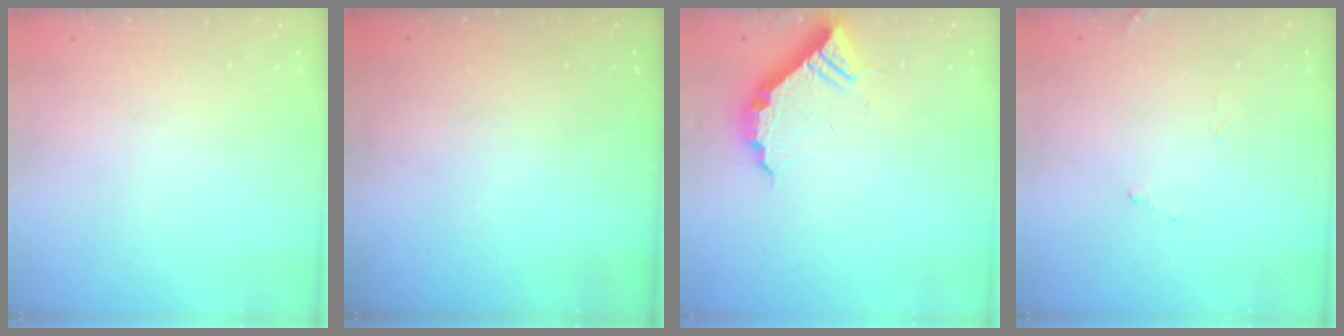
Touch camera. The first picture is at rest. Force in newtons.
{"total": 3.0, "press": 3.0, "slide": 0.3}
{"total": 10.1, "press": 10.1, "slide": 0.7}
{"total": 7.9, "press": 7.9, "slide": 0.4}